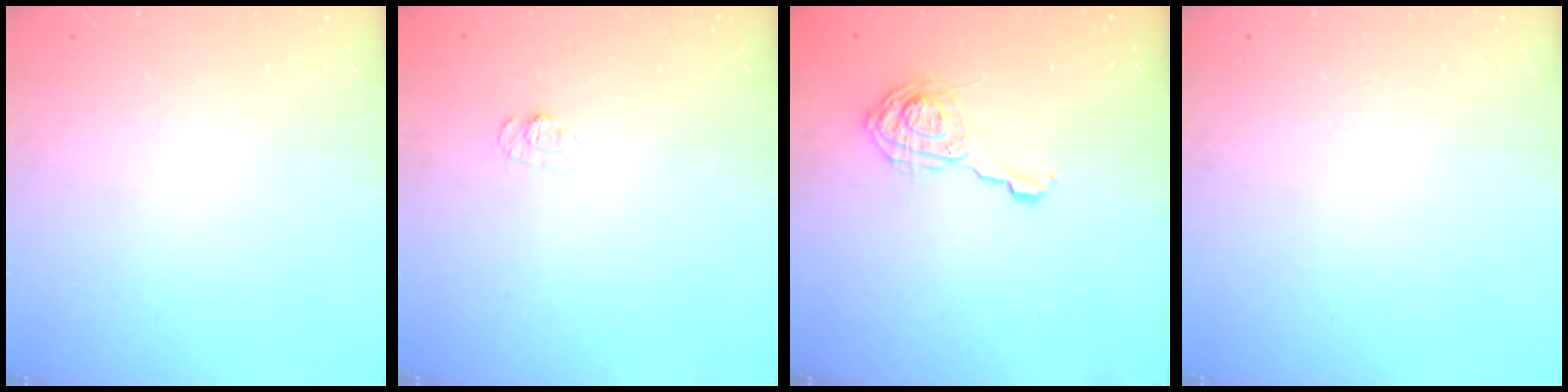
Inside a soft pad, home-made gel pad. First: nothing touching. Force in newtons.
{"total": 5.2, "press": 5.1, "slide": 1.2}
{"total": 9.2, "press": 9.2, "slide": 0.2}
{"total": 0.0}